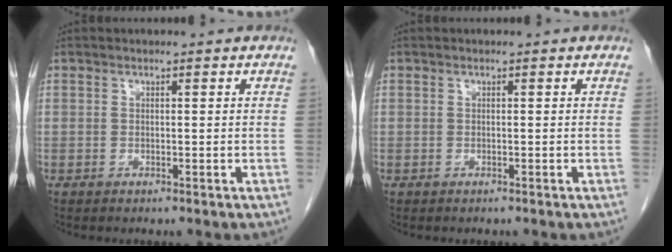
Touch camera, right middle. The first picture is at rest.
{"total": 0.0}